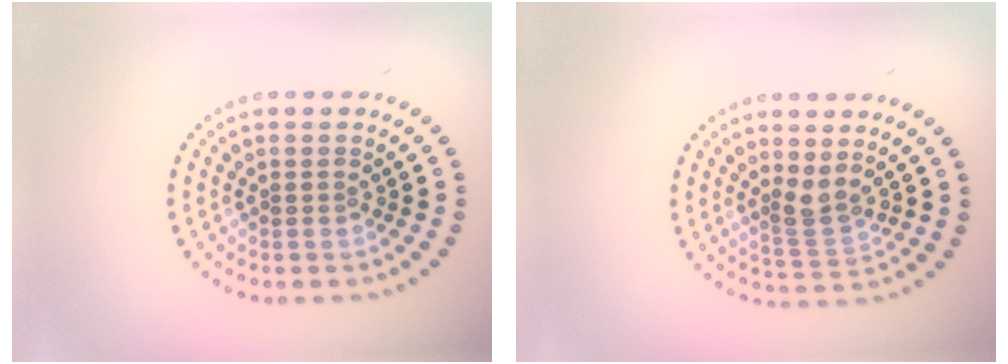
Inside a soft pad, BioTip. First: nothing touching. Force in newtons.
{"total": 2.4, "press": 1.7, "slide": 1.7}